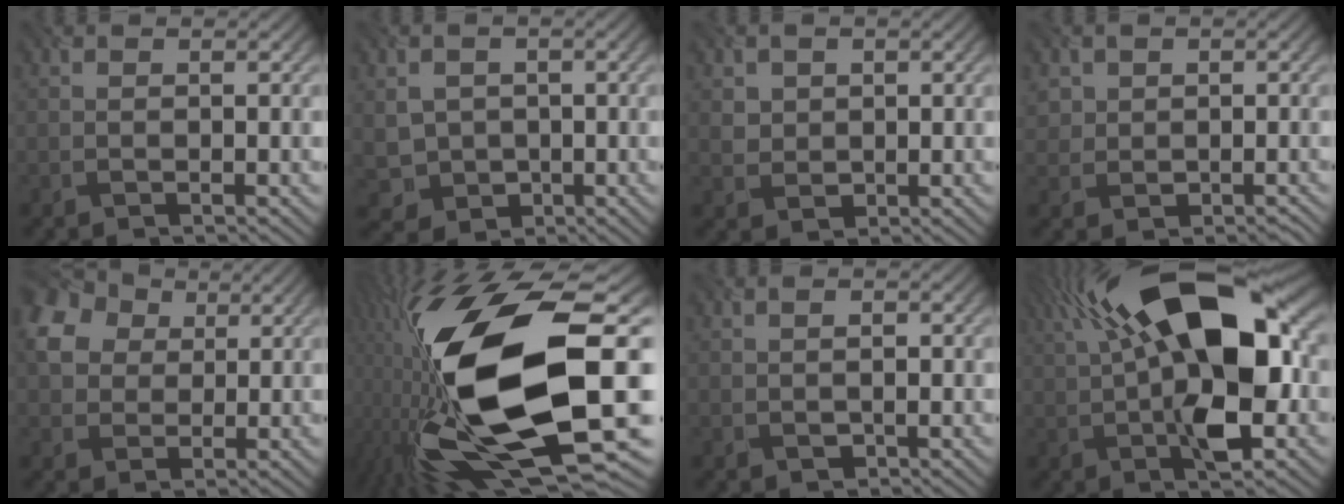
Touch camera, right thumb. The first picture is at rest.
{"total": 4.3, "force": [-0.2, 3.9, 1.7], "torque": [-0.052, -0.014, -0.001]}
{"total": 2.6, "force": [0.9, 2.4, 0.6], "torque": [-0.026, -0.009, 0.020]}
{"total": 3.1, "force": [0.5, 3.0, 0.6], "torque": [-0.014, -0.002, 0.011]}
{"total": 8.3, "force": [2.8, 6.3, 4.5], "torque": [-0.124, 0.020, 0.049]}
{"total": 22.2, "force": [-2.1, 8.9, 20.3], "torque": [-0.417, -0.046, -0.030]}
{"total": 1.4, "force": [-0.2, 1.1, 0.9], "torque": [-0.014, -0.004, 0.000]}
{"total": 18.3, "force": [3.4, 8.6, 15.8], "torque": [-0.270, 0.028, 0.038]}